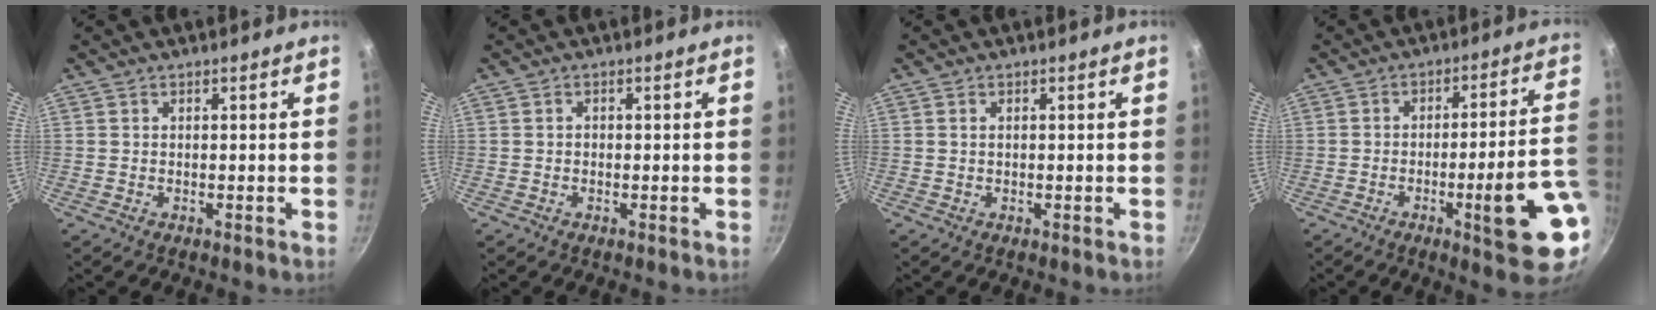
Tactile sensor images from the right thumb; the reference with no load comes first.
{"total": 0.6, "force": [-0.2, 0.5, 0.2], "torque": [-0.003, 0.003, -0.003]}
{"total": 0.6, "force": [0.1, 0.4, 0.4], "torque": [-0.006, 0.002, 0.003]}
{"total": 14.9, "force": [-4.6, 2.0, 14.1], "torque": [-0.174, 0.027, -0.057]}